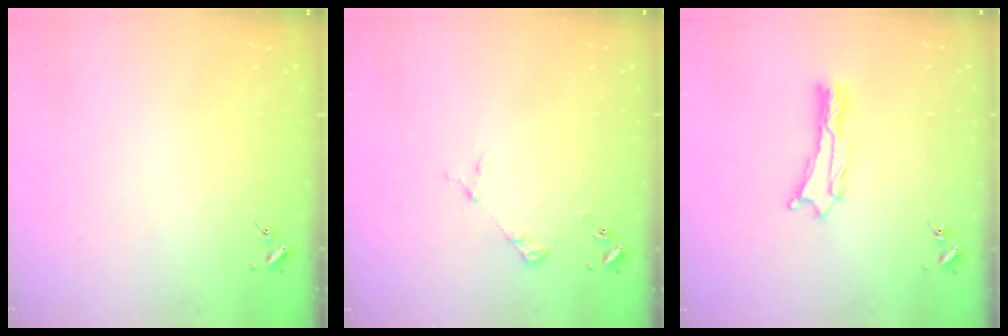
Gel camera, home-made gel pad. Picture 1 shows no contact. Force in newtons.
{"total": 4.0, "press": 4.0, "slide": 0.4}
{"total": 1.1, "press": 1.1, "slide": 0.2}